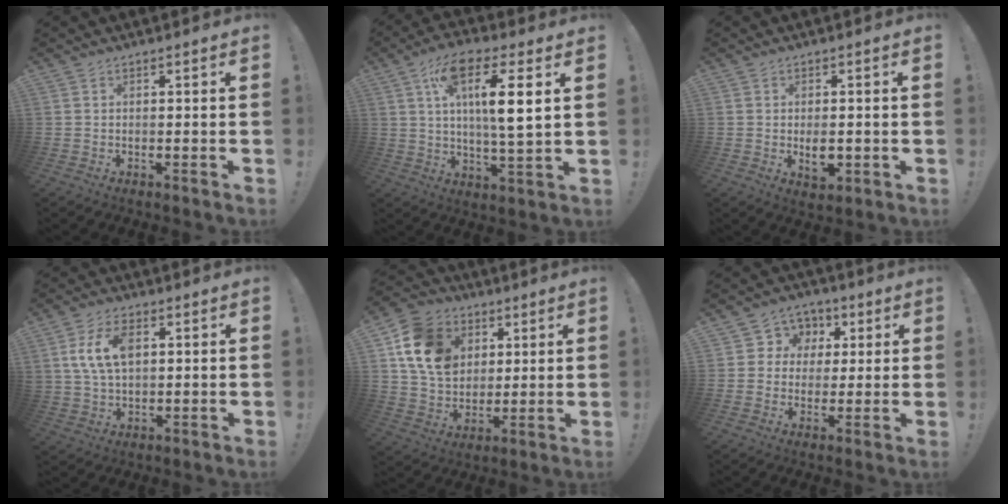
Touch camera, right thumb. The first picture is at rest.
{"total": 14.1, "force": [4.4, 3.5, 12.9], "torque": [-0.216, 0.001, 0.065]}
{"total": 4.9, "force": [-0.8, 2.7, 4.0], "torque": [-0.057, 0.002, -0.013]}
{"total": 10.4, "force": [2.7, 6.4, 7.7], "torque": [-0.143, 0.005, 0.050]}
{"total": 16.5, "force": [6.1, 12.8, 8.6], "torque": [-0.135, -0.017, 0.123]}
{"total": 7.2, "force": [1.1, 7.0, 1.5], "torque": [-0.018, -0.007, 0.026]}